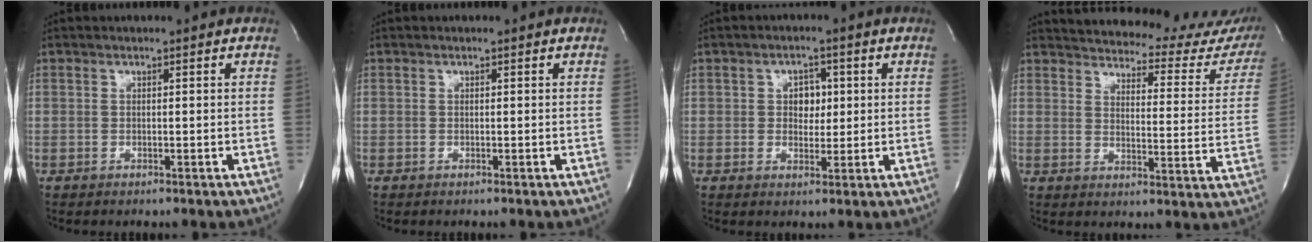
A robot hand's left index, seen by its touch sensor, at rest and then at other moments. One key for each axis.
{"total": 0.0}
{"total": 3.5, "fx": 0.7, "fy": 2.6, "fz": 2.4, "tx": -0.030, "ty": 0.005, "tz": 0.011}
{"total": 24.2, "fx": 22.8, "fy": 5.4, "fz": 6.2, "tx": -0.081, "ty": -0.086, "tz": 0.251}